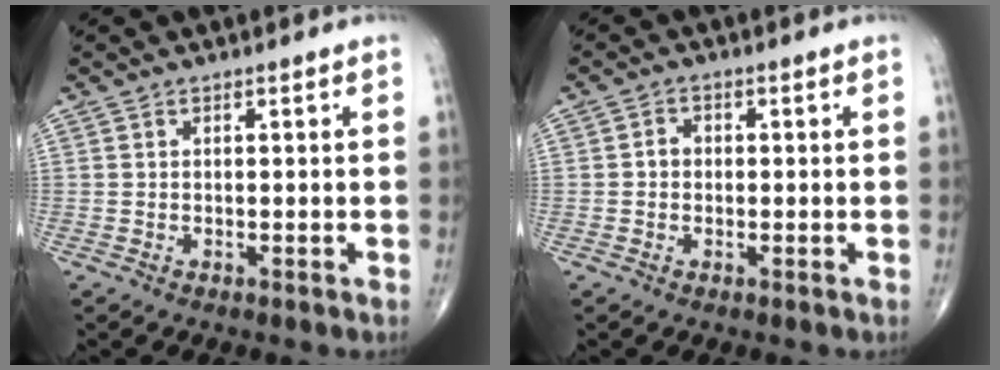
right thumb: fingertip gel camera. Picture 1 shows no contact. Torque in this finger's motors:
{"motor_torque": [-0.42, 0.10, 0.13, -0.02, 0.07]}